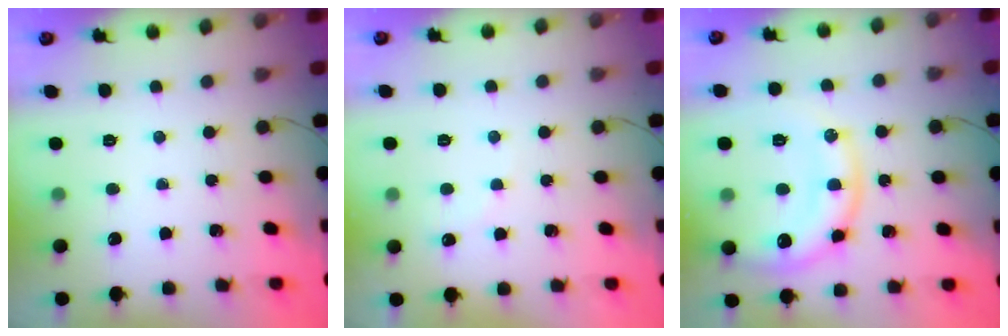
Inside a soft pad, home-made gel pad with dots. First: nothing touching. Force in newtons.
{"total": 3.4, "press": 3.2, "slide": 1.0}
{"total": 14.0, "press": 13.9, "slide": 1.6}